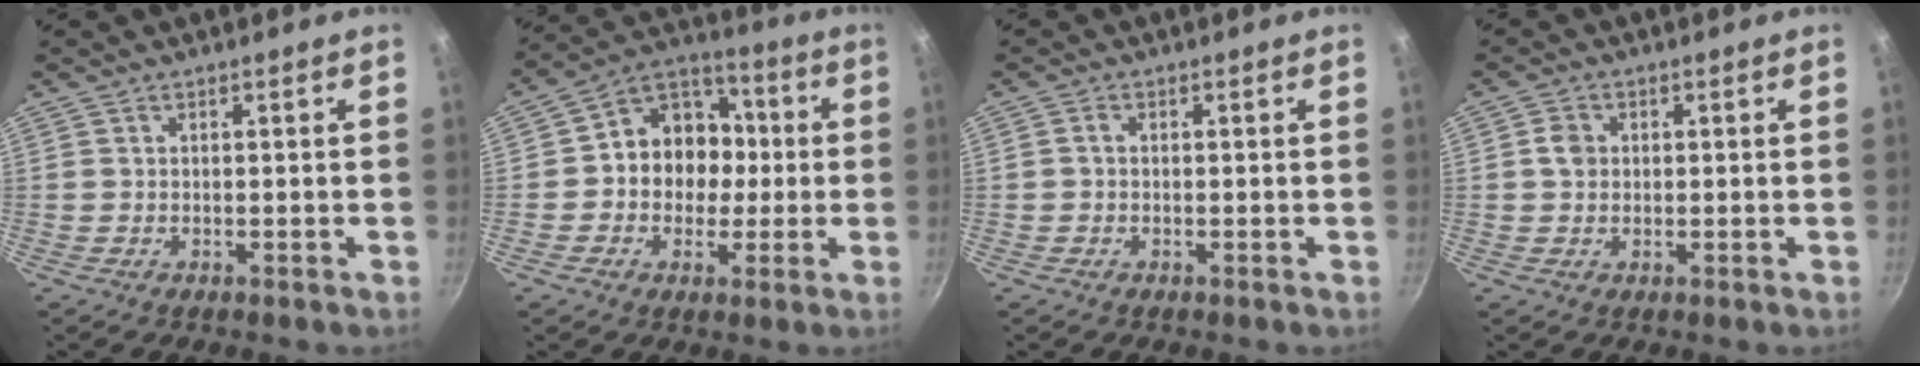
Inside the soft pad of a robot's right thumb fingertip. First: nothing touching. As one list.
[{"total": 12.9, "force": [-0.3, 11.1, 6.7], "torque": [-0.052, 0.031, -0.025]}, {"total": 1.1, "force": [-0.1, 0.8, 0.7], "torque": [-0.011, 0.007, -0.003]}, {"total": 2.9, "force": [0.4, 2.5, 1.4], "torque": [-0.015, 0.005, 0.002]}]